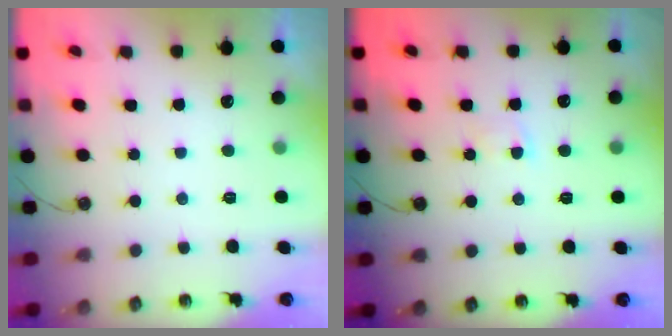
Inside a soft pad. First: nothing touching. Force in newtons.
{"total": 1.9, "press": 1.9, "slide": 0.3}